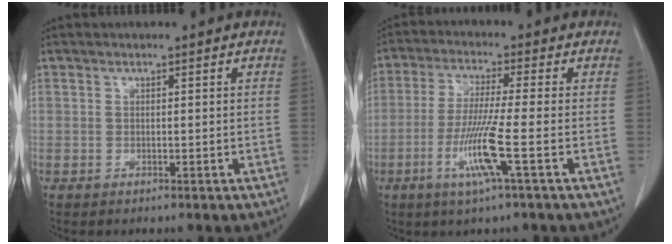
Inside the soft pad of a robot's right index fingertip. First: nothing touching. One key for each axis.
{"total": 8.4, "fx": -2.9, "fy": -0.9, "fz": 7.8, "tx": -0.158, "ty": -0.019, "tz": -0.062}